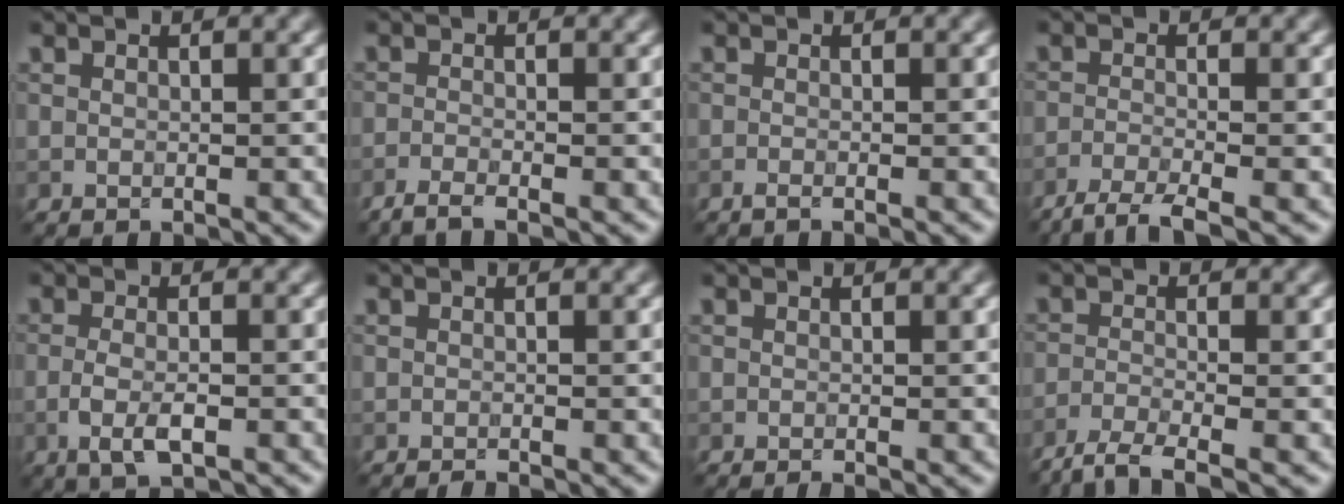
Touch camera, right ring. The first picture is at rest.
{"total": 2.3, "force": [-1.8, 0.4, 1.4], "torque": [-0.027, -0.004, -0.044]}
{"total": 1.0, "force": [-0.7, 0.2, 0.8], "torque": [-0.010, -0.004, -0.014]}
{"total": 3.8, "force": [-2.8, 0.6, 2.4], "torque": [-0.045, -0.003, -0.064]}
{"total": 3.3, "force": [-1.5, 1.1, 2.8], "torque": [-0.064, -0.001, -0.031]}
{"total": 0.8, "force": [-0.8, 0.0, 0.3], "torque": [-0.006, 0.000, -0.015]}
{"total": 0.7, "force": [-0.4, 0.1, 0.5], "torque": [-0.008, -0.002, -0.007]}
{"total": 4.0, "force": [-3.1, 0.7, 2.4], "torque": [-0.048, -0.007, -0.069]}